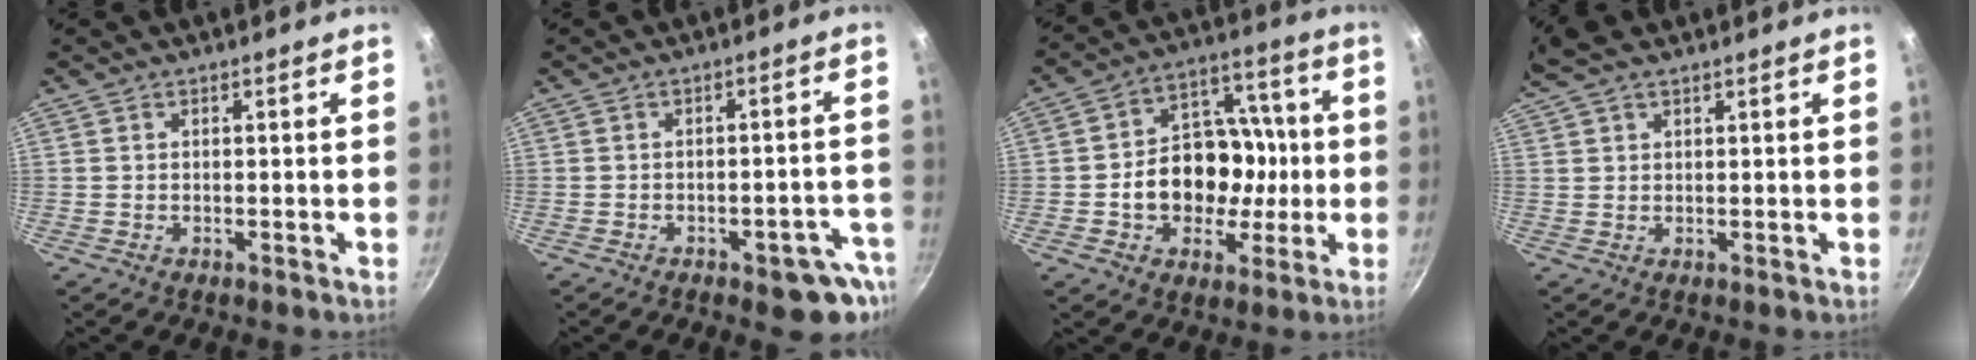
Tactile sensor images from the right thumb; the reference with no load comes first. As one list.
[{"total": 8.8, "force": [-4.8, 3.8, 6.4], "torque": [-0.028, 0.038, -0.052]}, {"total": 16.9, "force": [-2.0, 13.1, 10.5], "torque": [-0.128, 0.042, -0.032]}, {"total": 6.1, "force": [4.1, 2.6, 3.7], "torque": [-0.071, 0.015, 0.076]}]